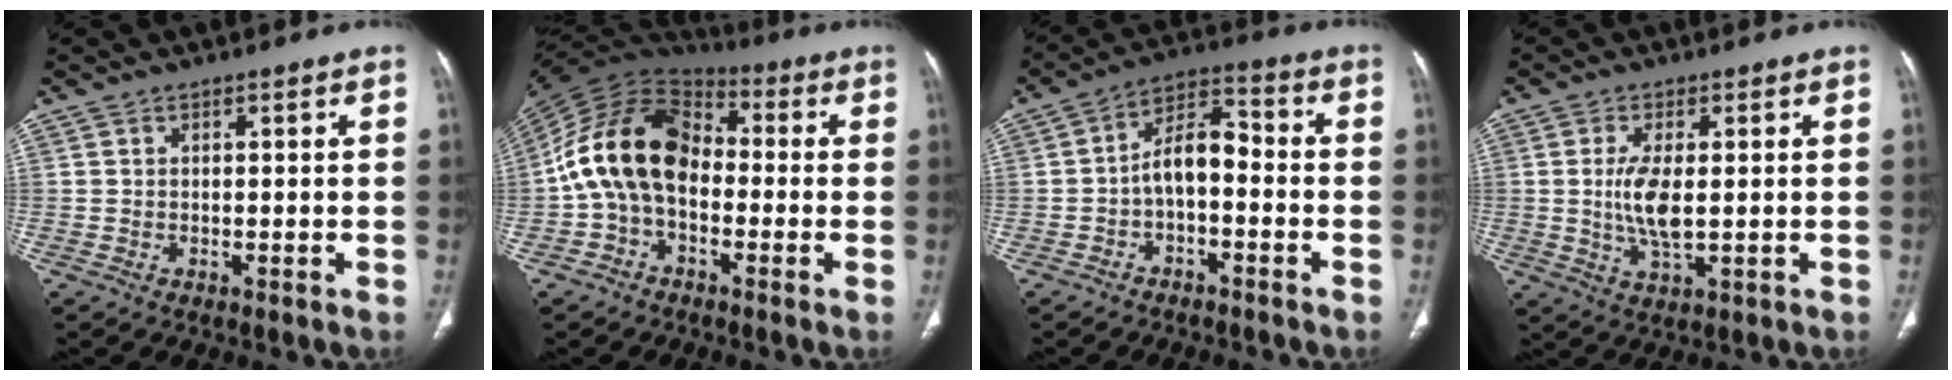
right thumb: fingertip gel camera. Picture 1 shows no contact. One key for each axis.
{"total": 16.0, "fx": -1.6, "fy": 10.8, "fz": 11.7, "tx": -0.205, "ty": 0.048, "tz": -0.041}
{"total": 7.7, "fx": -1.9, "fy": 4.1, "fz": 6.2, "tx": -0.099, "ty": 0.044, "tz": -0.042}
{"total": 6.7, "fx": 0.2, "fy": 2.5, "fz": 6.2, "tx": -0.134, "ty": -0.012, "tz": 0.007}